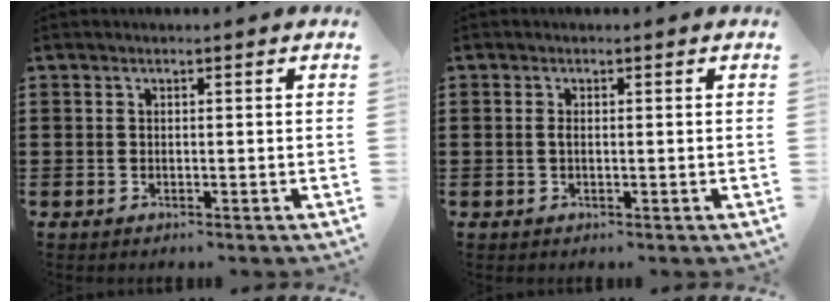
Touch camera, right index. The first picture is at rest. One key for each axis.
{"total": 0.8, "fx": -0.2, "fy": 0.2, "fz": 0.8, "tx": -0.023, "ty": -0.005, "tz": -0.005}